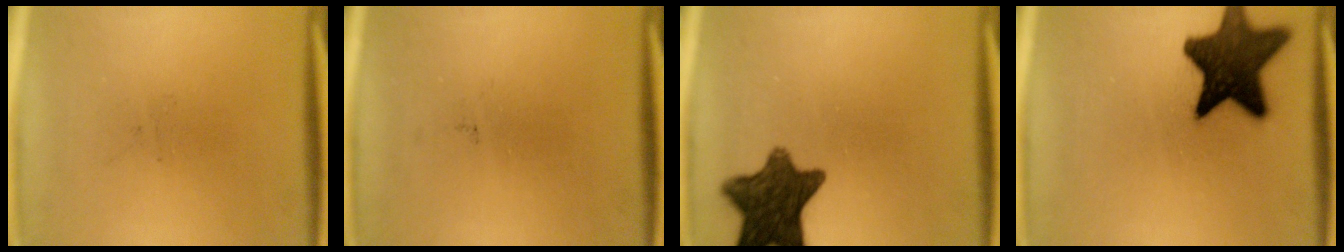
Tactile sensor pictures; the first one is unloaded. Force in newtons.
{"total": 0.0}
{"total": 11.4}
{"total": 15.2}